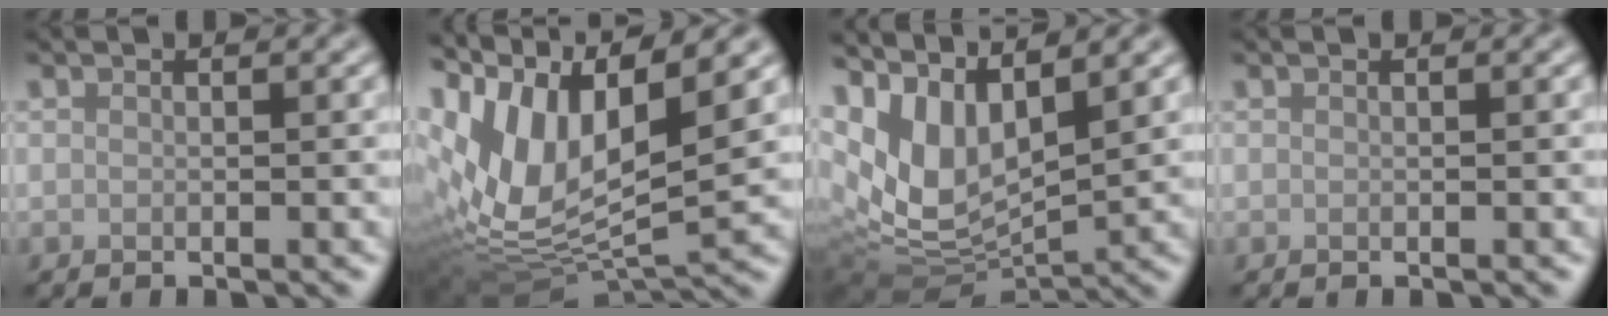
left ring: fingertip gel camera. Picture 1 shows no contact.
{"total": 13.5, "force": [4.3, 6.3, 11.2], "torque": [-0.236, 0.010, 0.082]}
{"total": 11.9, "force": [4.0, 7.0, 8.8], "torque": [-0.171, 0.009, 0.100]}
{"total": 0.0}